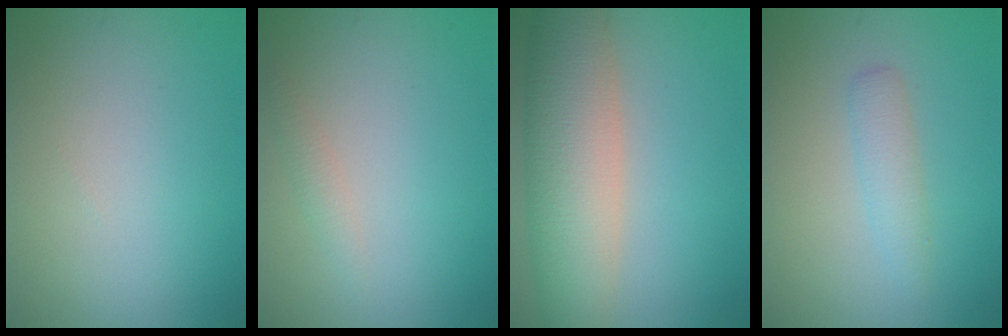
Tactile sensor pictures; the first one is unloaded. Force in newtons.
{"total": 1.0, "press": 1.0, "slide": 0.0}
{"total": 8.1, "press": 8.1, "slide": 0.7}
{"total": 1.8, "press": 1.8, "slide": 0.1}